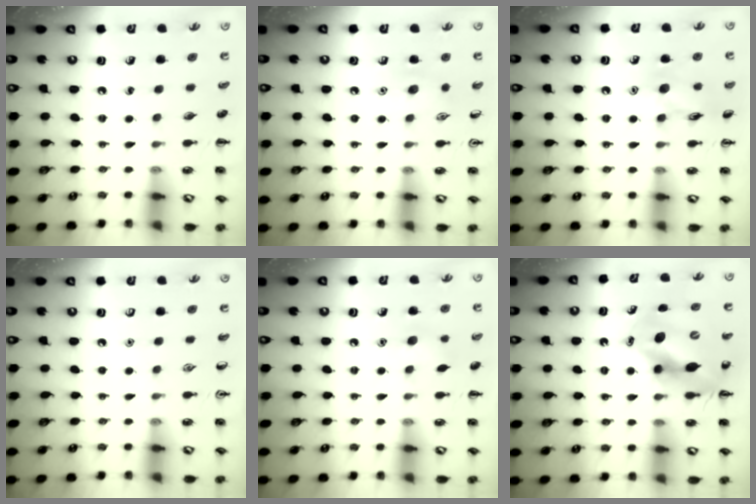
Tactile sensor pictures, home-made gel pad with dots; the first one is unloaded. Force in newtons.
{"total": 6.8, "press": 6.6, "slide": 1.6}
{"total": 9.6, "press": 9.6, "slide": 0.6}
{"total": 0.0}
{"total": 5.8, "press": 5.6, "slide": 1.8}
{"total": 11.1, "press": 10.7, "slide": 2.9}